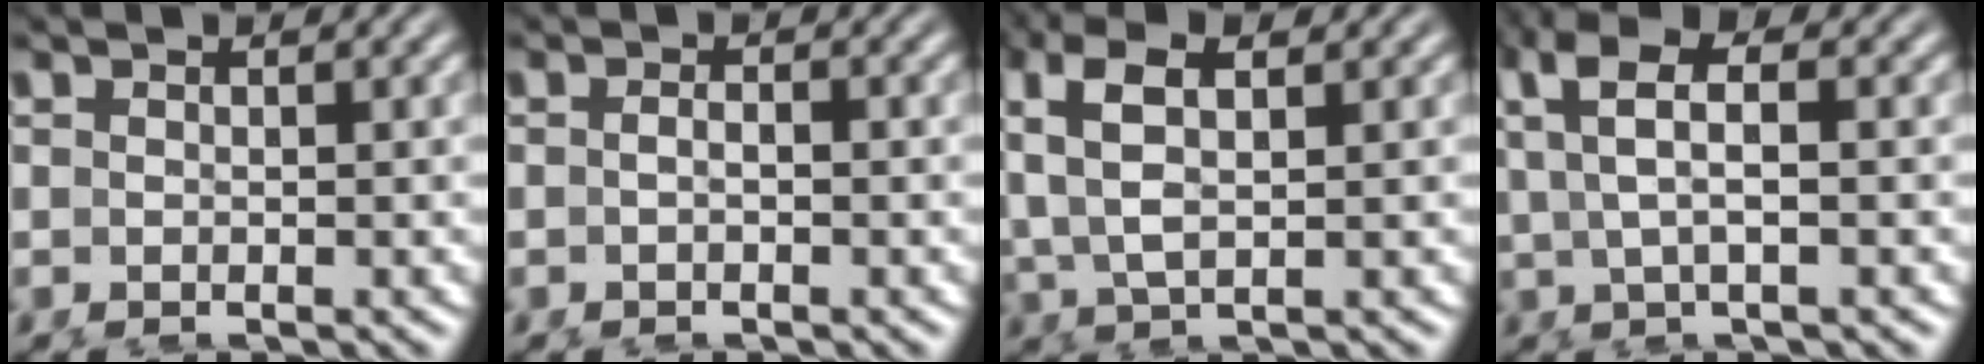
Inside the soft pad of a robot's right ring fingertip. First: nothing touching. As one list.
[{"total": 1.1, "force": [-0.6, 0.4, 0.9], "torque": [-0.019, 0.000, -0.011]}, {"total": 5.6, "force": [1.7, 2.9, 4.4], "torque": [-0.109, -0.003, 0.034]}, {"total": 6.6, "force": [2.9, 3.0, 5.2], "torque": [-0.098, 0.021, 0.039]}]